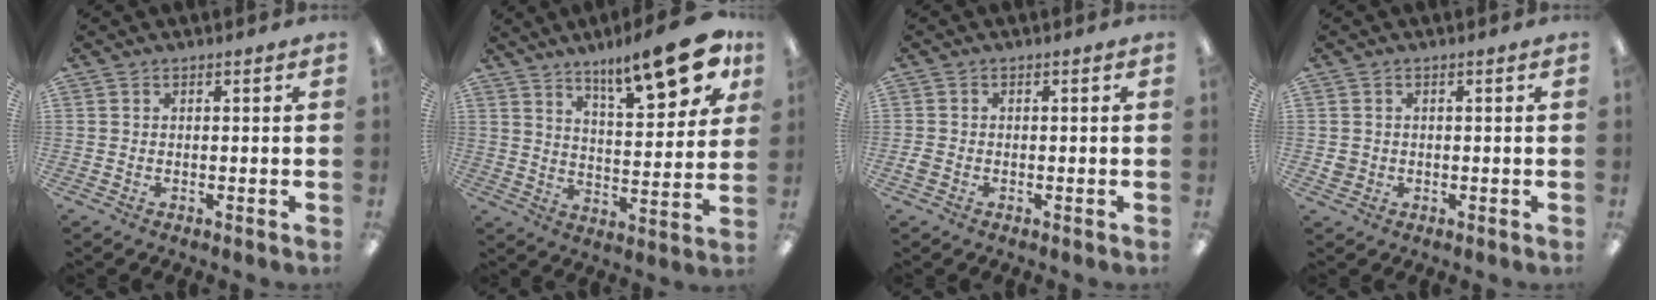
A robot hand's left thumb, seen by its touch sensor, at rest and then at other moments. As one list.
[{"total": 17.9, "force": [12.3, 4.8, 12.1], "torque": [-0.178, -0.072, 0.197]}, {"total": 1.7, "force": [-0.4, 1.2, 1.2], "torque": [-0.022, 0.005, -0.008]}, {"total": 1.8, "force": [0.1, 1.6, 0.7], "torque": [-0.016, 0.004, 0.000]}]